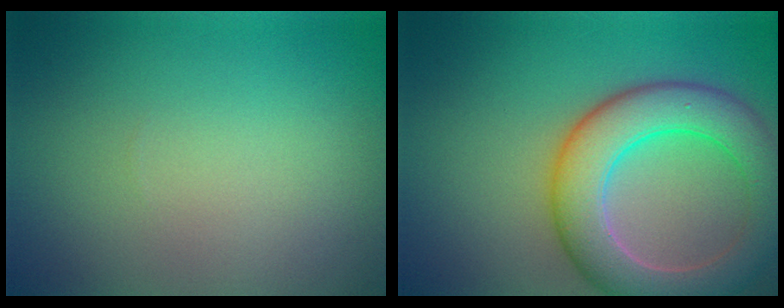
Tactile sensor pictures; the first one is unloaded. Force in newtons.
{"total": 7.7, "press": 7.7, "slide": 0.9}